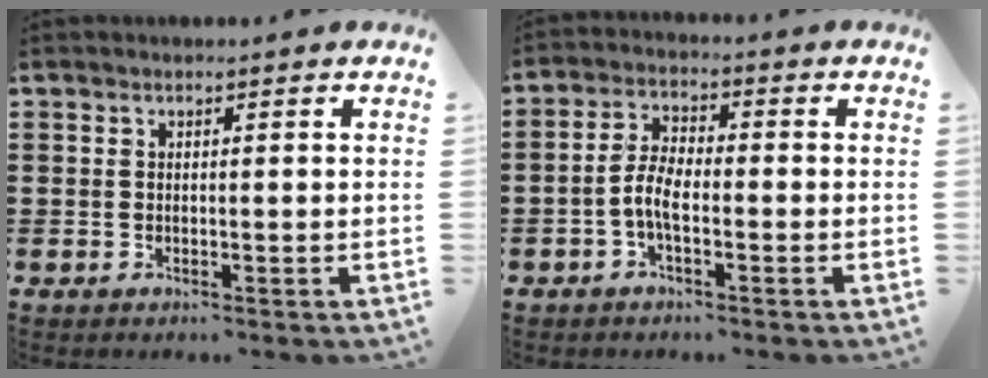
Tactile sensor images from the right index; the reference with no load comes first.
{"total": 4.7, "force": [-1.6, 1.9, 4.0], "torque": [-0.097, -0.002, -0.037]}